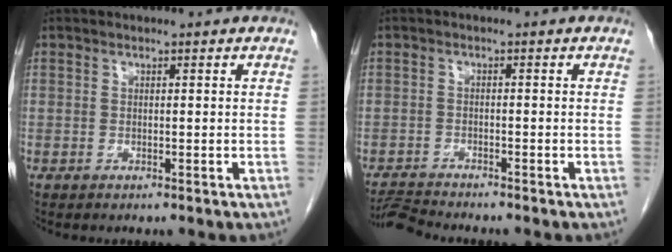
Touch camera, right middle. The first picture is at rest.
{"total": 3.5, "force": [-3.4, -0.8, 0.1], "torque": [-0.002, -0.019, -0.060]}